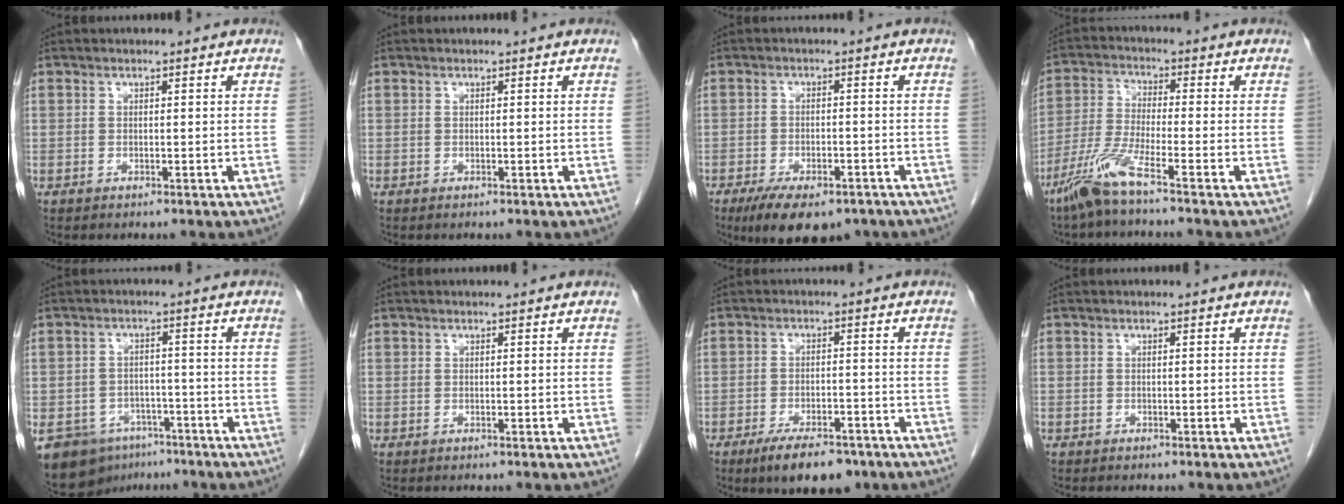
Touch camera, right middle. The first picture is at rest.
{"total": 0.0}
{"total": 10.6, "force": [-7.7, 4.2, 5.9], "torque": [-0.087, -0.005, -0.115]}
{"total": 7.1, "force": [-5.0, -0.6, 4.9], "torque": [-0.109, -0.020, -0.109]}
{"total": 14.2, "force": [-8.6, 9.7, 5.9], "torque": [-0.139, 0.003, -0.120]}
{"total": 0.0}
{"total": 8.7, "force": [-6.3, 3.2, 5.2], "torque": [-0.081, -0.006, -0.097]}
{"total": 0.6, "force": [-0.4, 0.4, 0.0], "torque": [-0.006, 0.003, -0.007]}